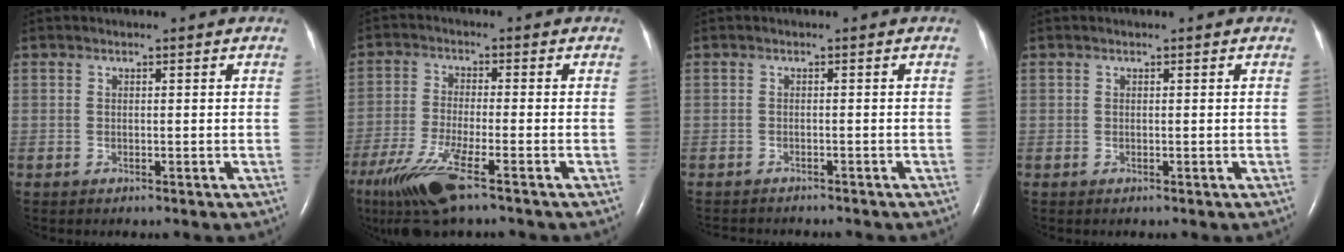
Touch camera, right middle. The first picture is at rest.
{"total": 11.2, "force": [-7.0, 1.4, 8.6], "torque": [-0.177, -0.030, -0.129]}
{"total": 5.7, "force": [-5.2, 1.2, 1.8], "torque": [-0.025, -0.007, -0.070]}
{"total": 0.0}